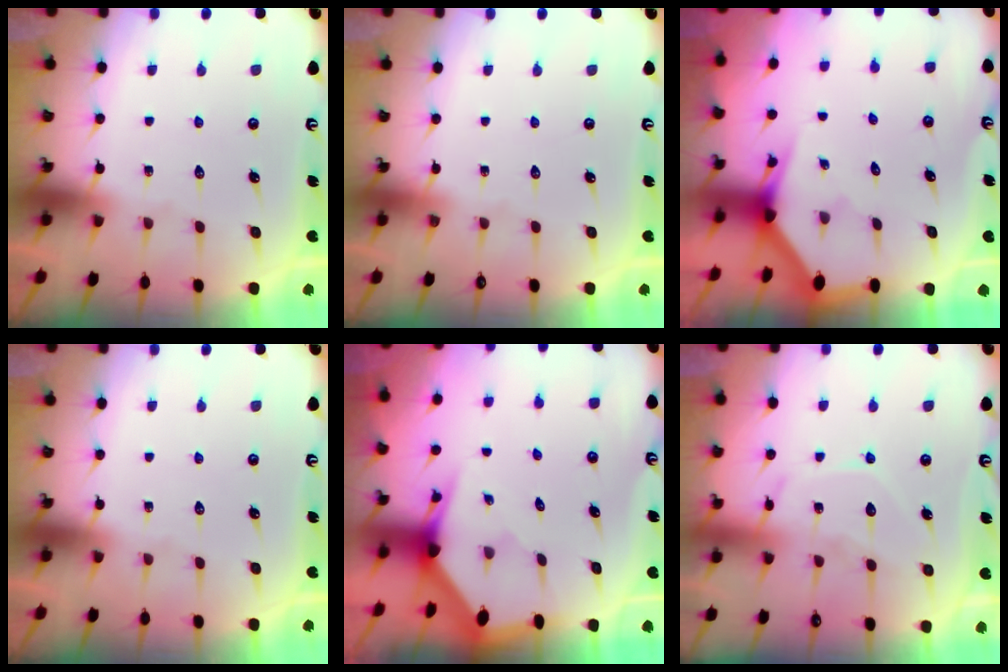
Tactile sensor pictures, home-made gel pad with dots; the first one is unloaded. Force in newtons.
{"total": 0.0}
{"total": 2.6, "press": 2.6, "slide": 0.0}
{"total": 0.0}
{"total": 3.4, "press": 3.4, "slide": 0.2}
{"total": 10.2, "press": 10.2, "slide": 0.8}